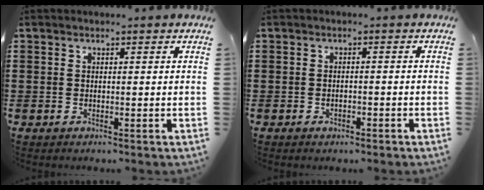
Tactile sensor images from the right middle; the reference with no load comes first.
{"total": 0.9, "force": [-0.7, 0.4, 0.4], "torque": [-0.012, -0.002, -0.014]}